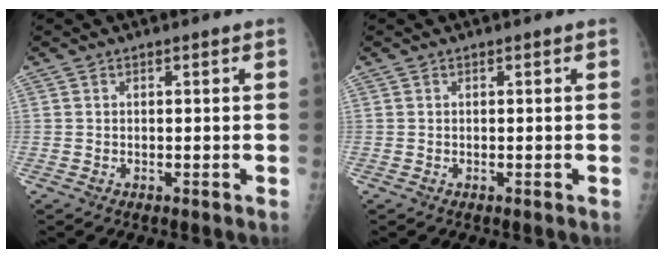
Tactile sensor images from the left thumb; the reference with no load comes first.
{"total": 0.0}